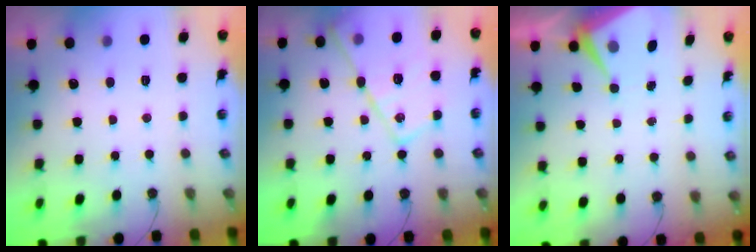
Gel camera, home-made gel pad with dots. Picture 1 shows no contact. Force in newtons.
{"total": 18.5, "press": 18.5, "slide": 1.5}
{"total": 7.3, "press": 7.2, "slide": 0.6}